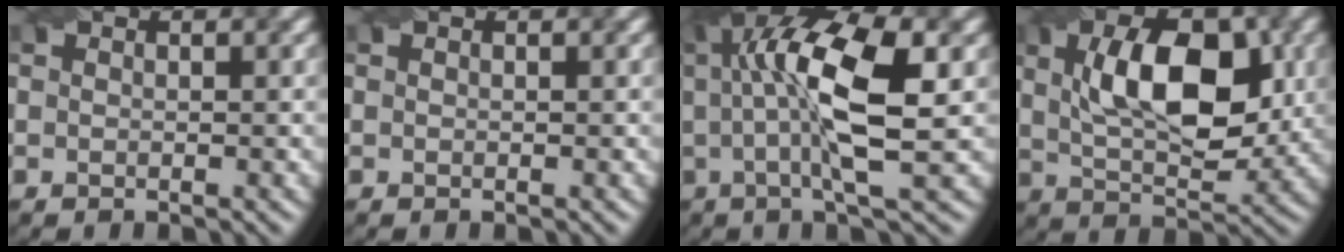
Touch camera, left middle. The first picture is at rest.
{"total": 0.0}
{"total": 10.1, "force": [1.1, 2.8, 9.7], "torque": [-0.169, 0.018, 0.029]}
{"total": 9.3, "force": [1.4, 4.6, 7.9], "torque": [-0.131, 0.013, 0.030]}